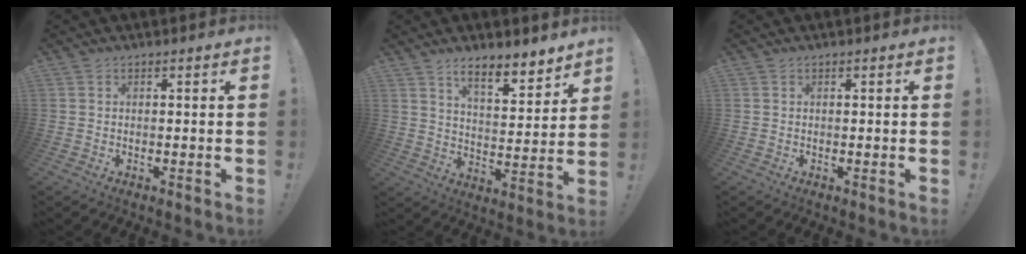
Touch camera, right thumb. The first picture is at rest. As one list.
[{"total": 9.5, "force": [7.7, 2.1, 5.2], "torque": [-0.078, -0.058, 0.136]}, {"total": 0.0}]